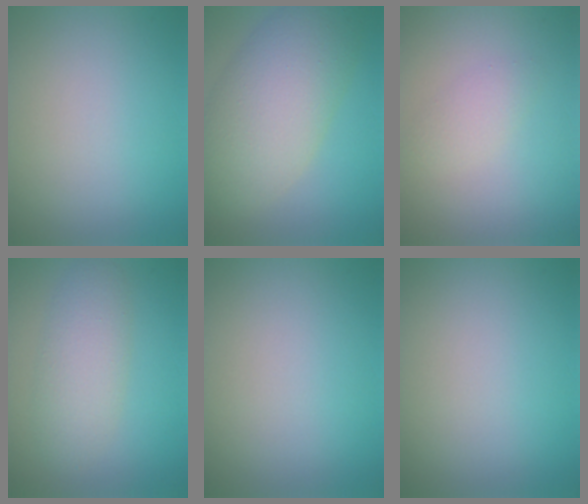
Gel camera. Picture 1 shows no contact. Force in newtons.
{"total": 8.5, "press": 8.5, "slide": 0.4}
{"total": 1.6, "press": 1.6, "slide": 0.1}
{"total": 3.5, "press": 3.5, "slide": 0.3}
{"total": 0.0}
{"total": 0.0}